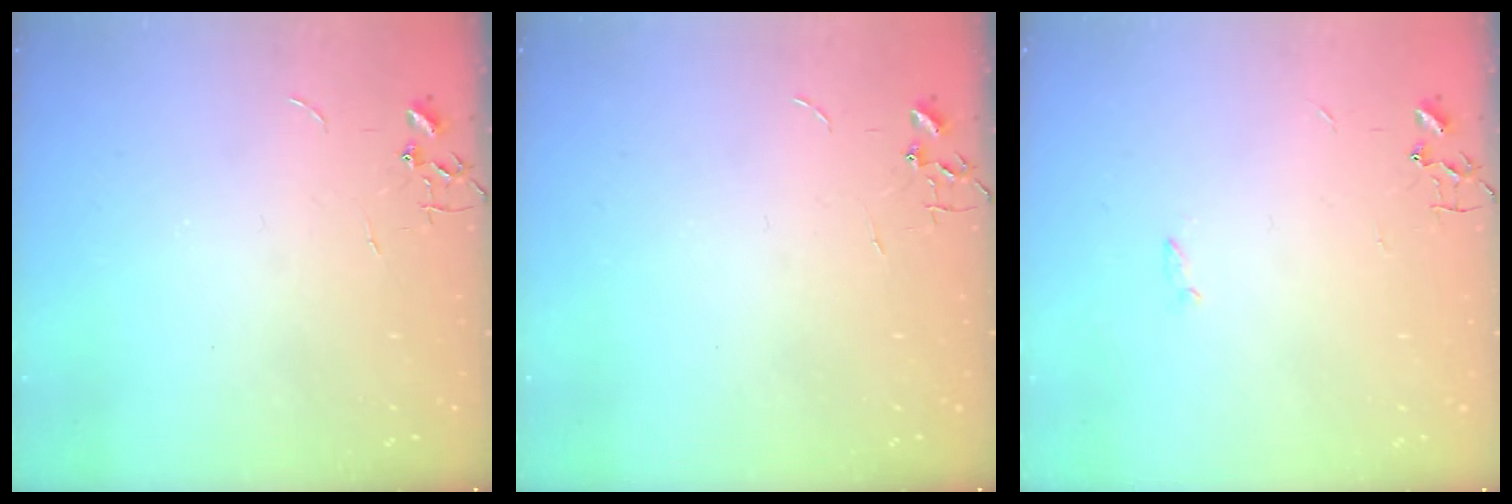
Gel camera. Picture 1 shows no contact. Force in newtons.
{"total": 0.0}
{"total": 1.1, "press": 1.0, "slide": 0.3}